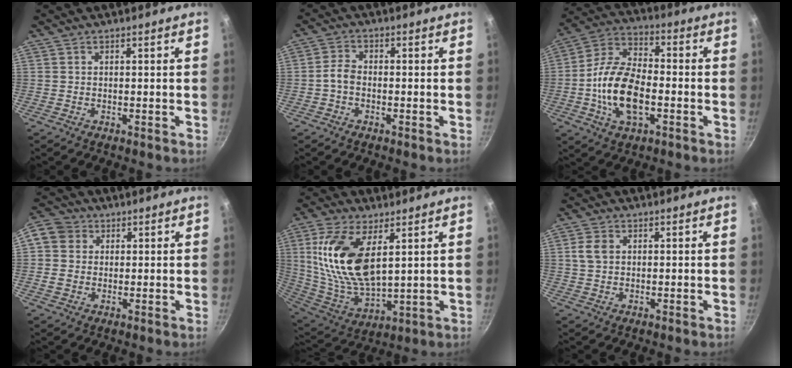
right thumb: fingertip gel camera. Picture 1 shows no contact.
{"total": 3.0, "force": [-0.9, 2.0, 2.1], "torque": [-0.043, 0.018, -0.027]}
{"total": 15.4, "force": [-3.3, 8.3, 12.6], "torque": [-0.226, 0.033, -0.076]}
{"total": 8.7, "force": [1.7, 7.8, 3.6], "torque": [-0.047, 0.014, 0.019]}
{"total": 18.3, "force": [5.4, 8.9, 15.0], "torque": [-0.294, -0.033, 0.114]}
{"total": 3.4, "force": [0.7, 2.6, 2.1], "torque": [-0.035, 0.004, 0.011]}